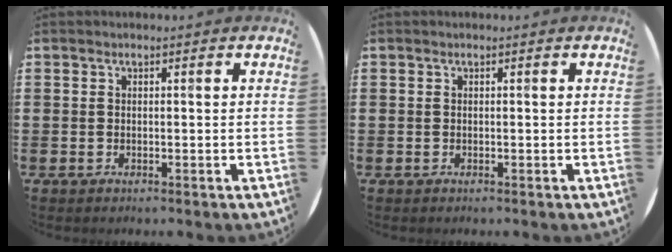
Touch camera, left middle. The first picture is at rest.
{"total": 0.0}